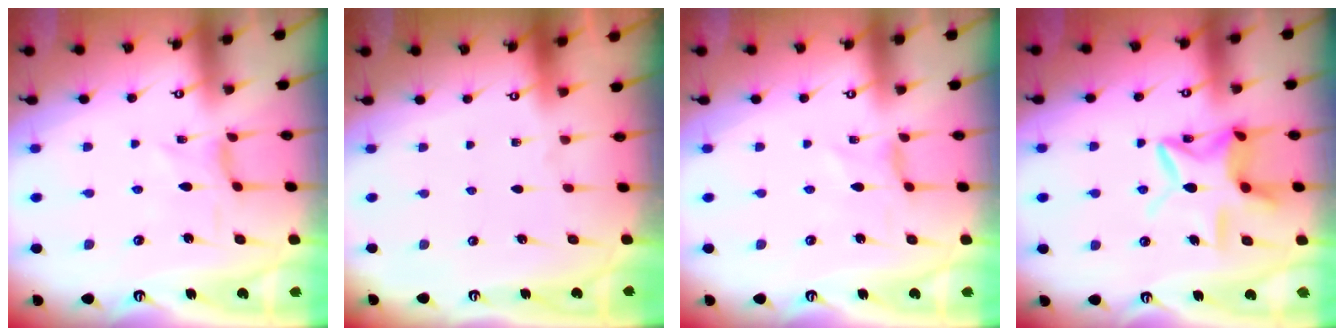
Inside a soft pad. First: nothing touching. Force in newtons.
{"total": 0.0}
{"total": 0.0}
{"total": 12.5, "press": 12.5, "slide": 1.1}